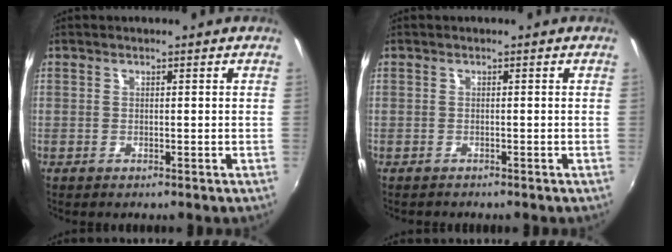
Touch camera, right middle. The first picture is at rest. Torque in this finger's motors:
{"motor_torque": [-0.57, 0.19, -0.14, -0.05]}